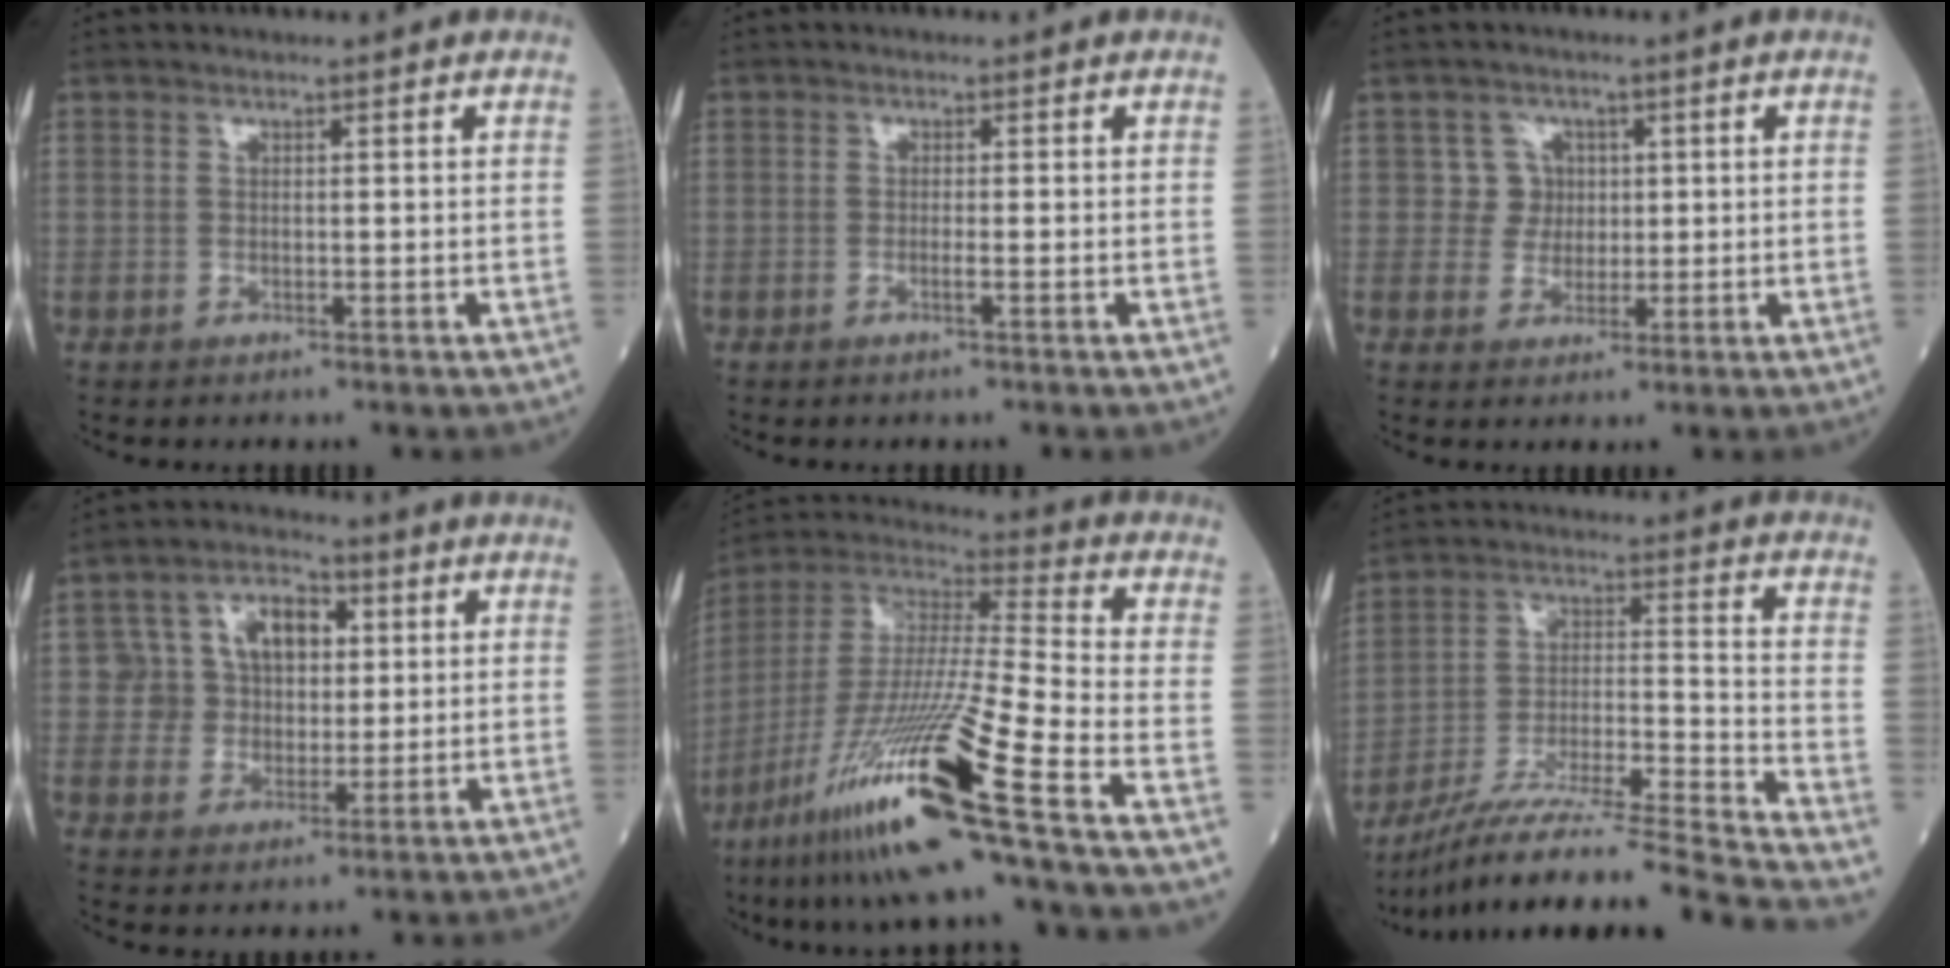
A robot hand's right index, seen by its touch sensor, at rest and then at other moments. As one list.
[{"total": 0.8, "force": [-0.4, -0.2, 0.7], "torque": [-0.015, 0.002, -0.007]}, {"total": 3.3, "force": [0.6, 3.2, -0.2], "torque": [0.014, 0.007, 0.005]}, {"total": 8.4, "force": [1.9, 6.7, 4.6], "torque": [-0.073, 0.027, 0.038]}, {"total": 23.8, "force": [-13.5, -1.1, 19.5], "torque": [-0.401, -0.048, -0.256]}, {"total": 22.6, "force": [-20.0, -1.9, 10.4], "torque": [-0.155, -0.012, -0.330]}]